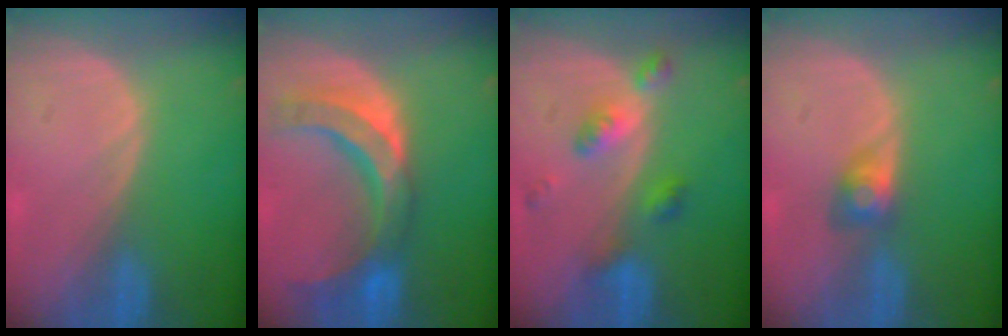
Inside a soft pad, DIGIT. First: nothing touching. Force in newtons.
{"total": 10.8, "press": 9.4, "slide": 5.3}
{"total": 5.8, "press": 5.0, "slide": 2.8}
{"total": 3.1, "press": 2.7, "slide": 1.4}